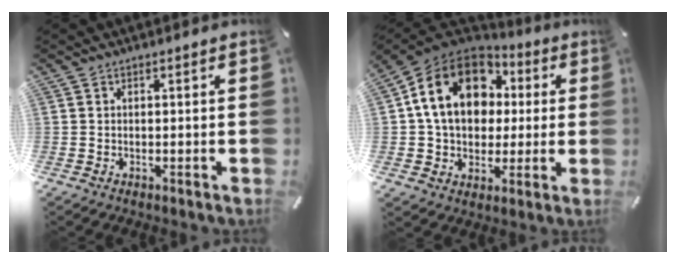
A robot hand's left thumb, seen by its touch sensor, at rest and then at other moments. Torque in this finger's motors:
{"motor_torque": [2.38, 2.63, 1.82, -0.95, 0.56]}